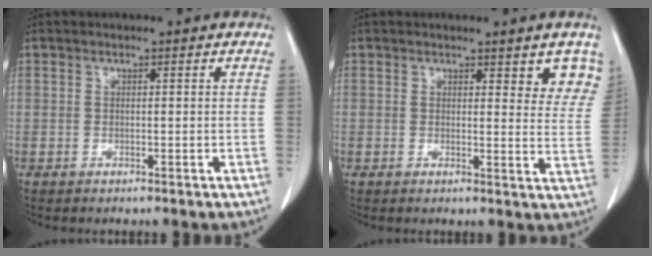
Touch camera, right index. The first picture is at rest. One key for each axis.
{"total": 6.3, "fx": 4.7, "fy": 2.0, "fz": 3.7, "tx": -0.026, "ty": -0.020, "tz": 0.039}